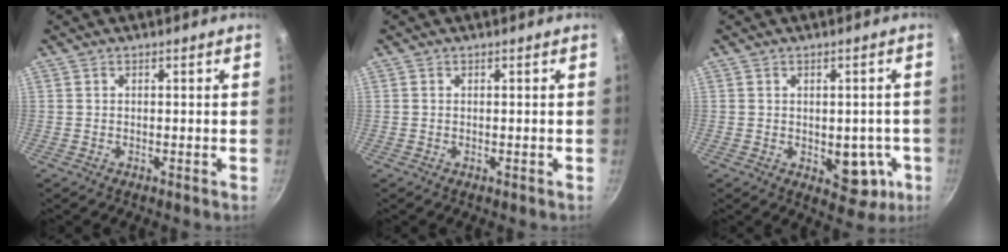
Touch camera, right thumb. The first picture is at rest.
{"total": 0.0}
{"total": 8.1, "force": [-1.7, 5.0, 6.1], "torque": [-0.036, 0.003, -0.014]}